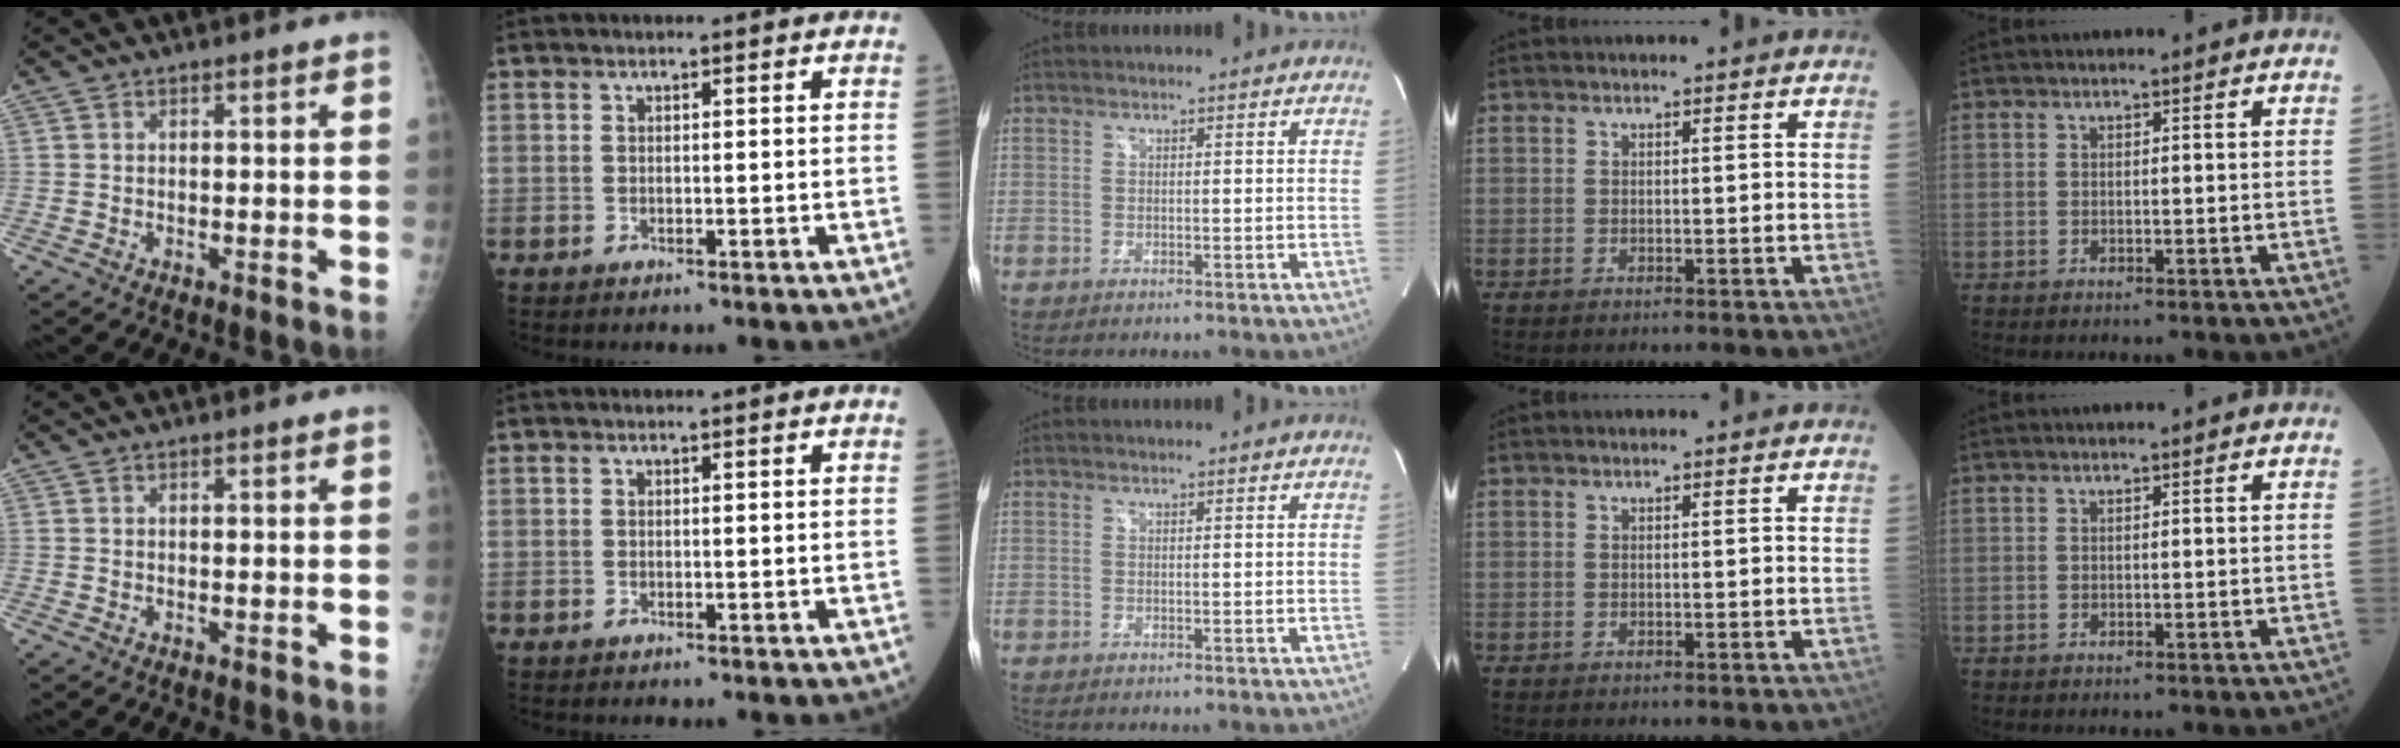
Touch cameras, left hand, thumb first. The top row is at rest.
{}